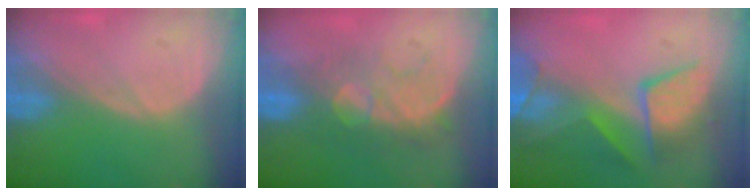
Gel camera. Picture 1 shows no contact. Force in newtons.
{"total": 8.3, "press": 7.7, "slide": 3.1}
{"total": 9.8, "press": 8.5, "slide": 4.8}